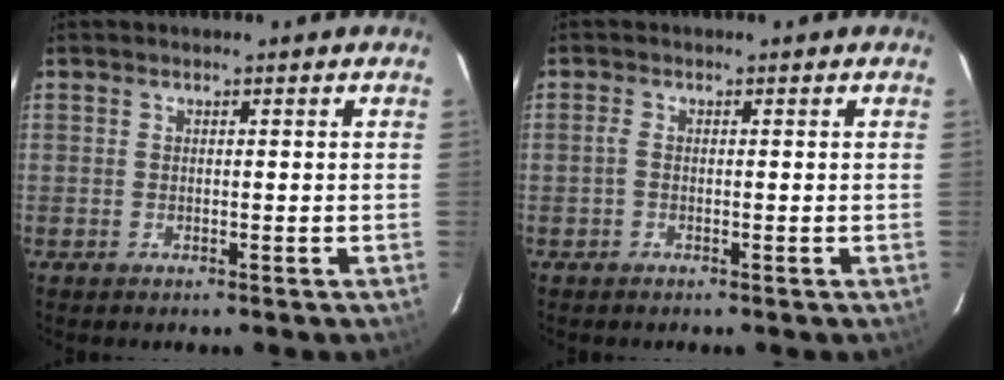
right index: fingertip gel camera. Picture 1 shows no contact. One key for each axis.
{"total": 0.9, "fx": -0.3, "fy": 0.2, "fz": 0.8, "tx": -0.018, "ty": 0.002, "tz": -0.008}